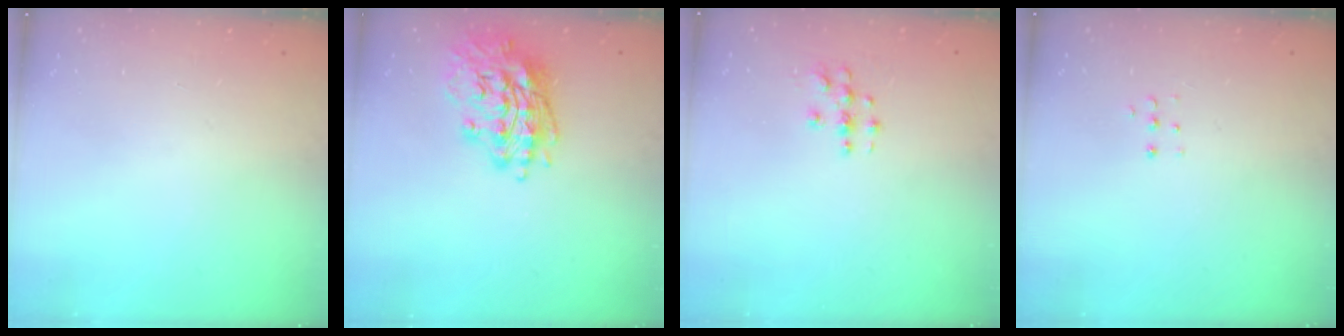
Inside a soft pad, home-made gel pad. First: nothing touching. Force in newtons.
{"total": 17.1, "press": 16.9, "slide": 2.4}
{"total": 4.3, "press": 4.3, "slide": 0.6}
{"total": 3.8, "press": 3.7, "slide": 0.7}